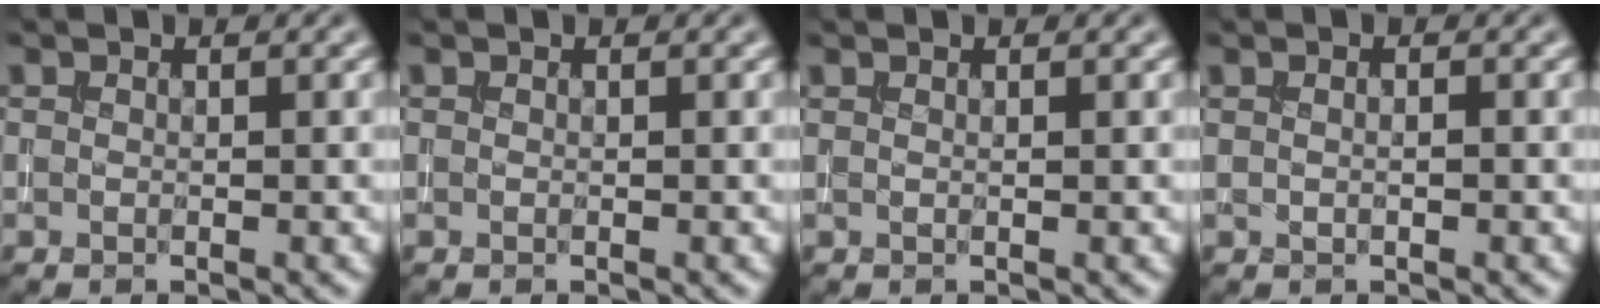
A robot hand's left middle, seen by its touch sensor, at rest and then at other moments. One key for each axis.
{"total": 0.0}
{"total": 0.6, "fx": 0.3, "fy": 0.3, "fz": 0.4, "tx": -0.003, "ty": 0.002, "tz": -0.002}
{"total": 1.4, "fx": 0.5, "fy": 0.7, "fz": 1.1, "tx": 0.001, "ty": 0.004, "tz": -0.009}